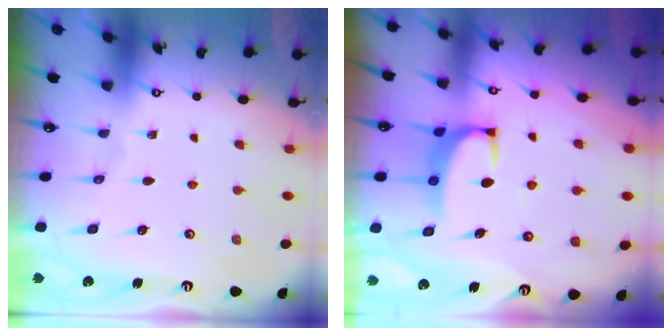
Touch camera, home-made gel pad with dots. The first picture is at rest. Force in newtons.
{"total": 3.5, "press": 3.5, "slide": 0.2}